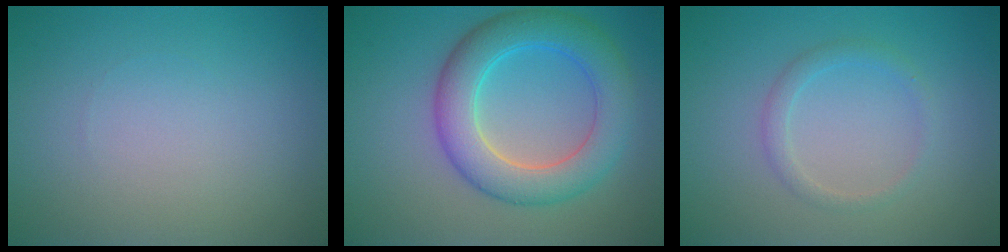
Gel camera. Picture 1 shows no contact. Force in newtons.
{"total": 6.5, "press": 6.5, "slide": 0.2}
{"total": 1.5, "press": 1.5, "slide": 0.1}